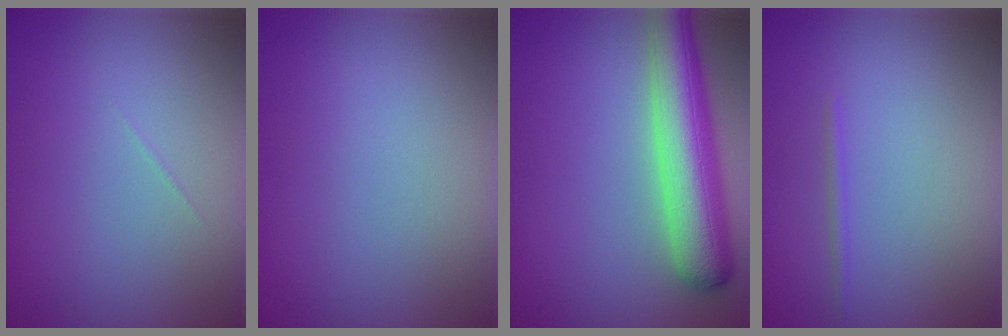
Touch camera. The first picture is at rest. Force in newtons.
{"total": 0.0}
{"total": 7.4, "press": 7.4, "slide": 0.5}
{"total": 0.6, "press": 0.6, "slide": 0.1}